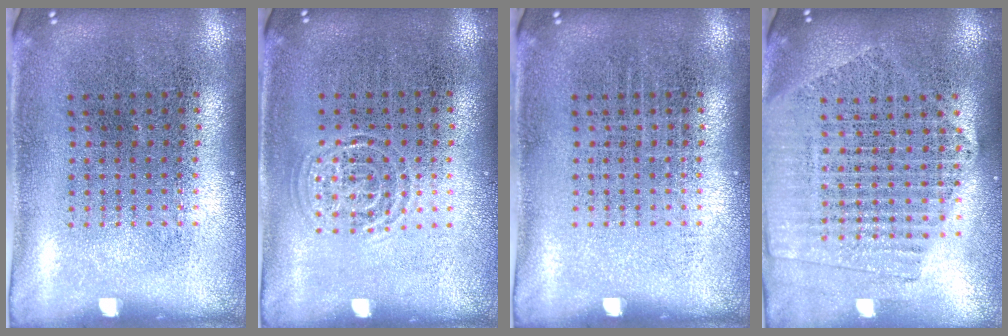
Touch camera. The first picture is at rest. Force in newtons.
{"total": 0.8, "press": 0.8, "slide": 0.0}
{"total": 0.0}
{"total": 2.1, "press": 1.9, "slide": 0.9}